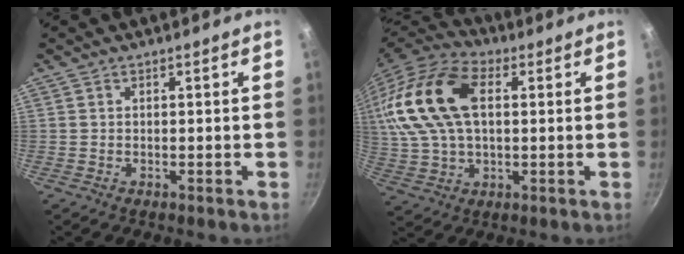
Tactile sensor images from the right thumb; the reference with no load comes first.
{"total": 20.1, "force": [4.4, 12.1, 15.5], "torque": [-0.303, 0.017, 0.073]}